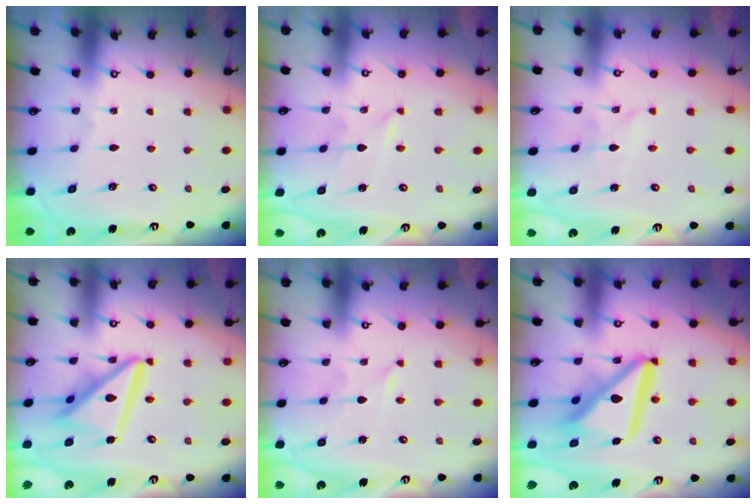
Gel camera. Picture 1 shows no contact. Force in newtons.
{"total": 2.0, "press": 2.0, "slide": 0.3}
{"total": 2.3, "press": 2.3, "slide": 0.0}
{"total": 15.9, "press": 15.8, "slide": 1.8}
{"total": 0.0}
{"total": 16.8, "press": 16.6, "slide": 2.1}